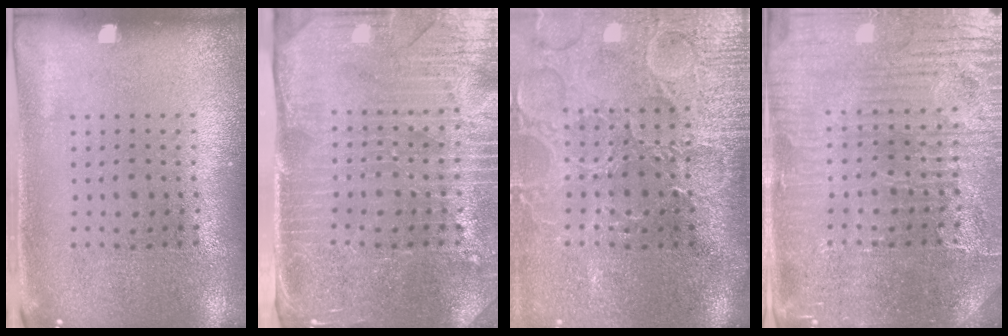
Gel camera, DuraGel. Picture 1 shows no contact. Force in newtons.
{"total": 4.4, "press": 3.8, "slide": 2.1}
{"total": 4.3, "press": 3.8, "slide": 2.0}
{"total": 4.8, "press": 4.6, "slide": 1.3}